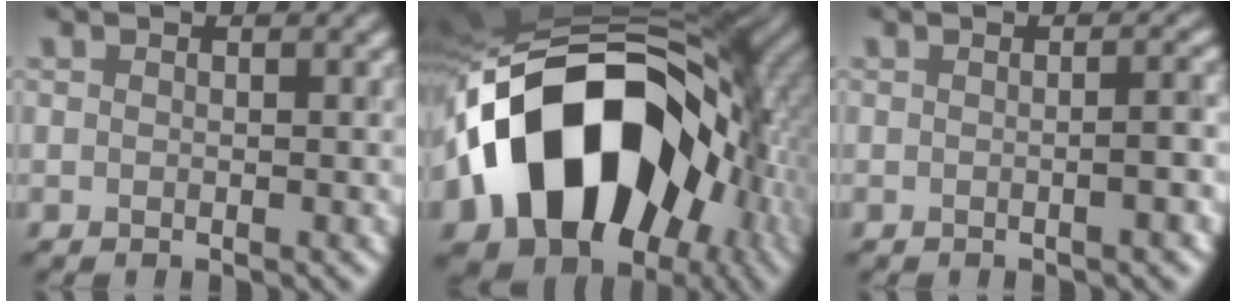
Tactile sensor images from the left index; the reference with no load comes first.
{"total": 19.3, "force": [-3.6, 13.0, 13.8], "torque": [-0.241, 0.002, -0.064]}
{"total": 1.8, "force": [-0.4, 0.4, 1.7], "torque": [-0.013, 0.007, -0.003]}